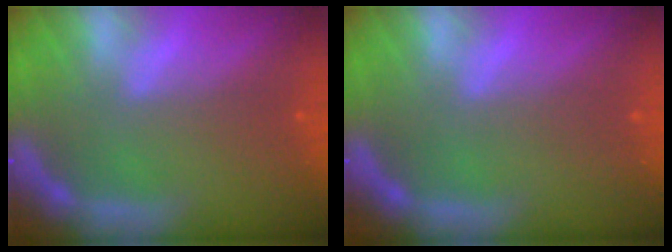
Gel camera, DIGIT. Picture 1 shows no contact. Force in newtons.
{"total": 0.0}